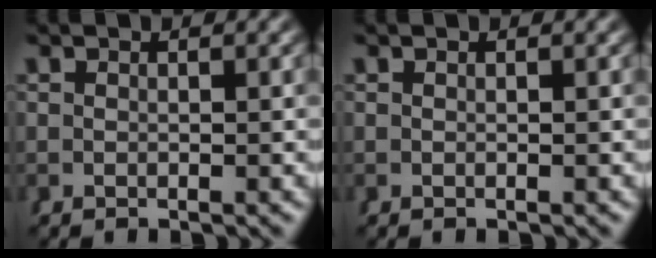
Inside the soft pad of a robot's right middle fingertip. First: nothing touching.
{"total": 0.0}